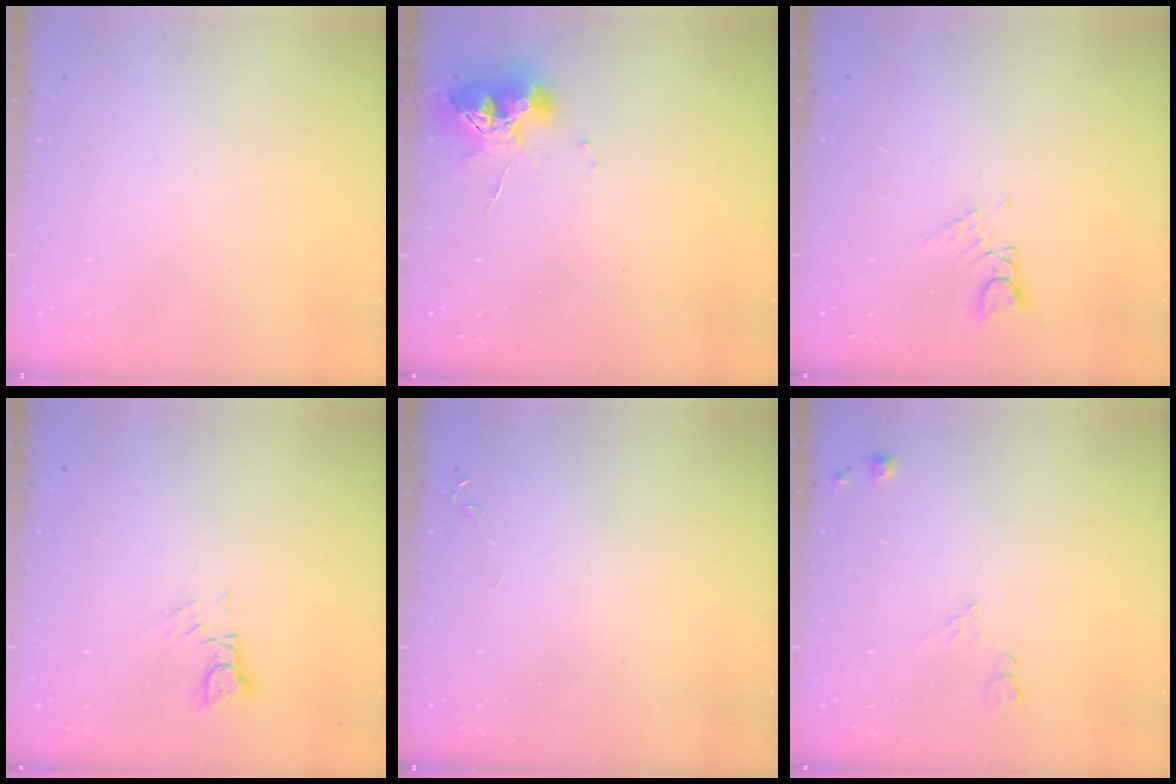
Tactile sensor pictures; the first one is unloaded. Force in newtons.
{"total": 9.3, "press": 9.2, "slide": 1.3}
{"total": 1.6, "press": 1.6, "slide": 0.2}
{"total": 3.3, "press": 3.3, "slide": 0.3}
{"total": 0.0}
{"total": 5.9, "press": 5.8, "slide": 1.0}